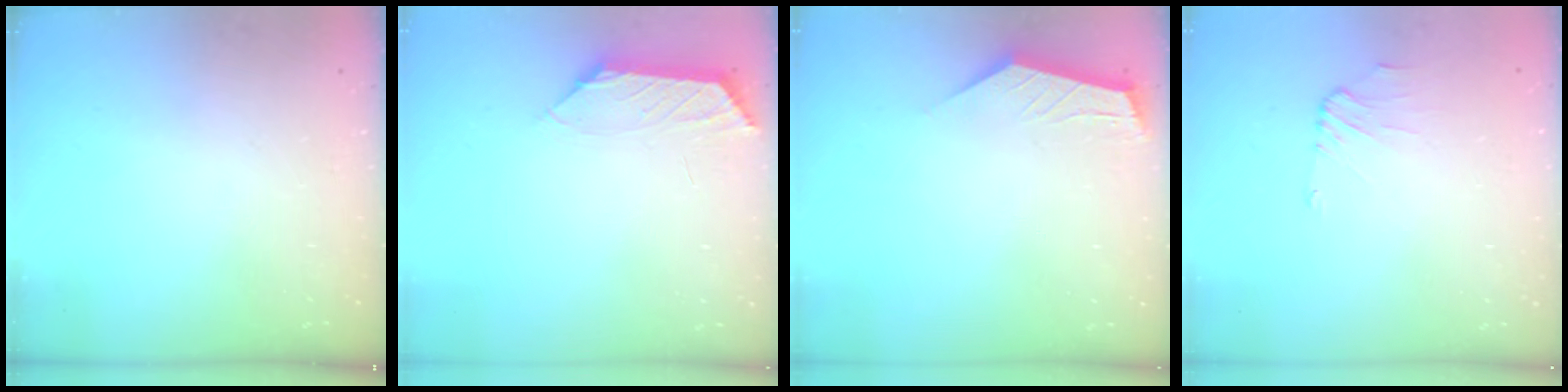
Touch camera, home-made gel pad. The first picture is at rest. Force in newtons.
{"total": 1.7, "press": 1.6, "slide": 0.5}
{"total": 2.8, "press": 2.8, "slide": 0.4}
{"total": 0.5, "press": 0.3, "slide": 0.4}